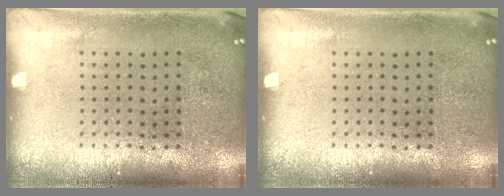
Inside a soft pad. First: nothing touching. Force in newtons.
{"total": 0.0}